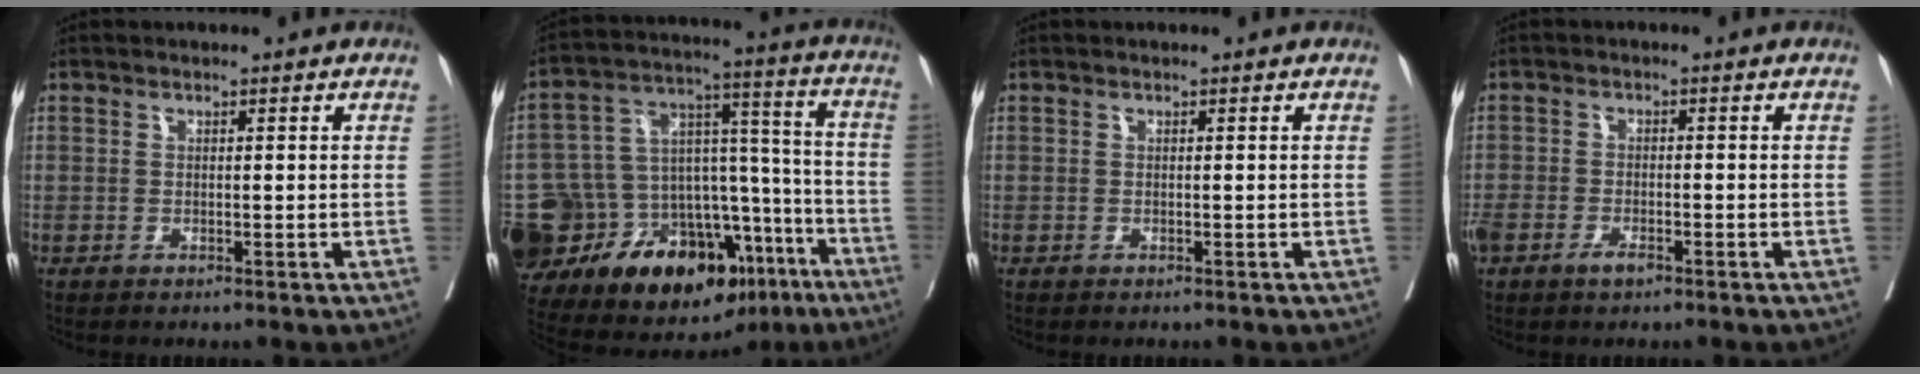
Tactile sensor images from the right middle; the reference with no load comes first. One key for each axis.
{"total": 32.4, "fx": -17.7, "fy": 16.7, "fz": 21.4, "tx": -0.354, "ty": 0.025, "tz": -0.262}
{"total": 0.0}
{"total": 4.1, "fx": -2.5, "fy": 2.1, "fz": 2.5, "tx": -0.052, "ty": 0.003, "tz": -0.040}